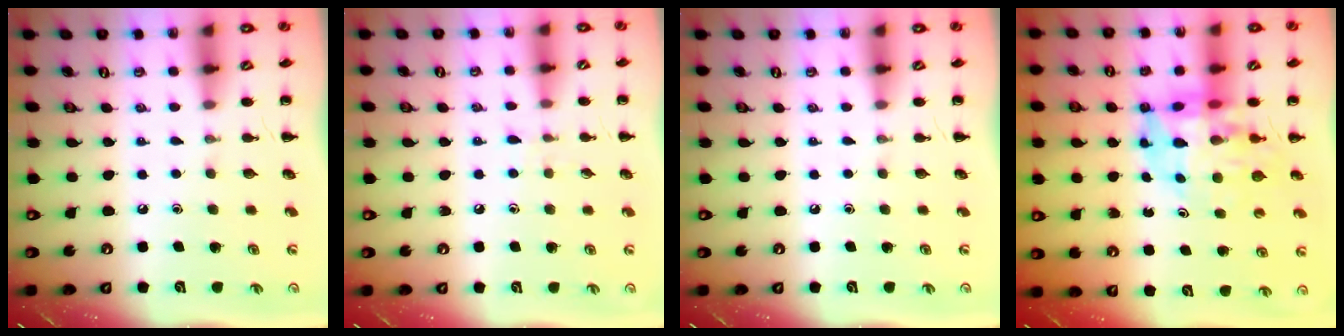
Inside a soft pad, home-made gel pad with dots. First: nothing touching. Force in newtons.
{"total": 4.7, "press": 4.2, "slide": 2.1}
{"total": 0.0}
{"total": 10.6, "press": 10.1, "slide": 3.3}